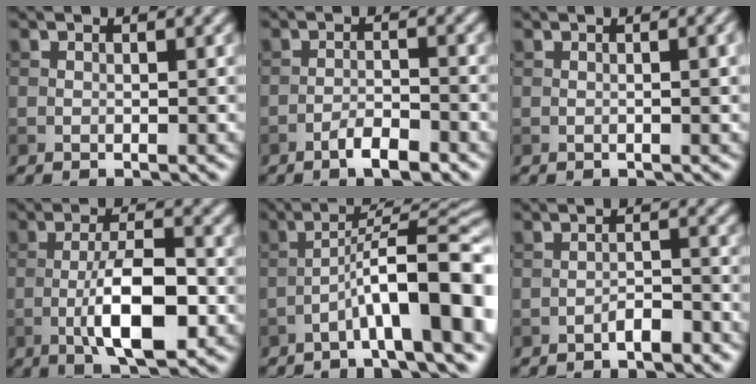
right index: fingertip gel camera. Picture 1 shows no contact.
{"total": 2.9, "force": [-2.0, 0.7, 1.9], "torque": [-0.033, 0.006, -0.039]}
{"total": 2.6, "force": [0.1, 0.8, 2.5], "torque": [-0.024, 0.003, 0.000]}
{"total": 7.6, "force": [-2.3, 2.4, 6.9], "torque": [-0.120, 0.004, -0.041]}
{"total": 10.1, "force": [-3.8, 2.0, 9.2], "torque": [-0.130, 0.027, -0.061]}
{"total": 2.0, "force": [-1.5, 0.5, 1.1], "torque": [-0.016, 0.008, -0.027]}